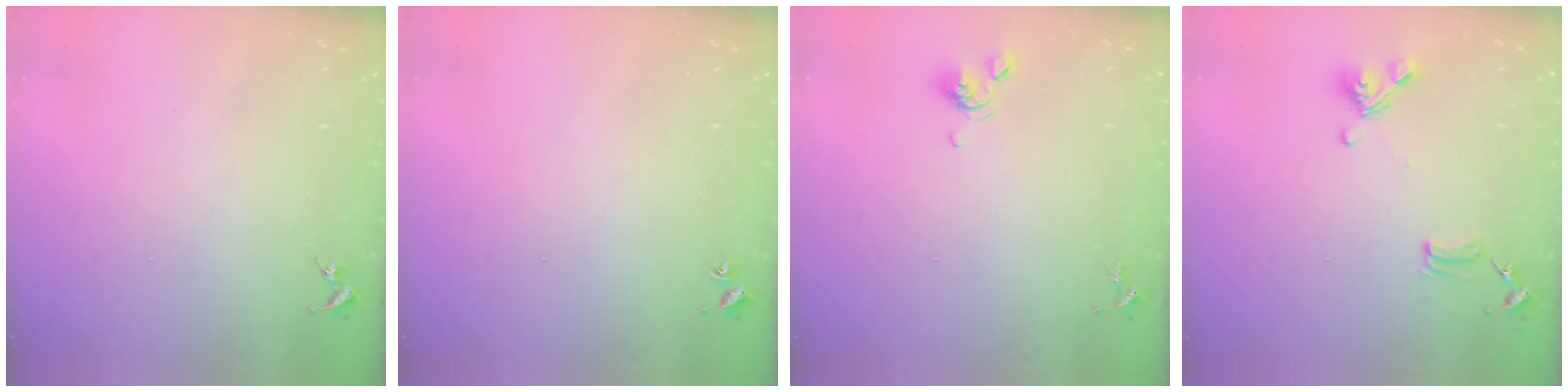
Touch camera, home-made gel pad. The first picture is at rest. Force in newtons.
{"total": 1.8, "press": 1.8, "slide": 0.2}
{"total": 6.0, "press": 5.9, "slide": 1.2}
{"total": 12.9, "press": 12.8, "slide": 1.9}